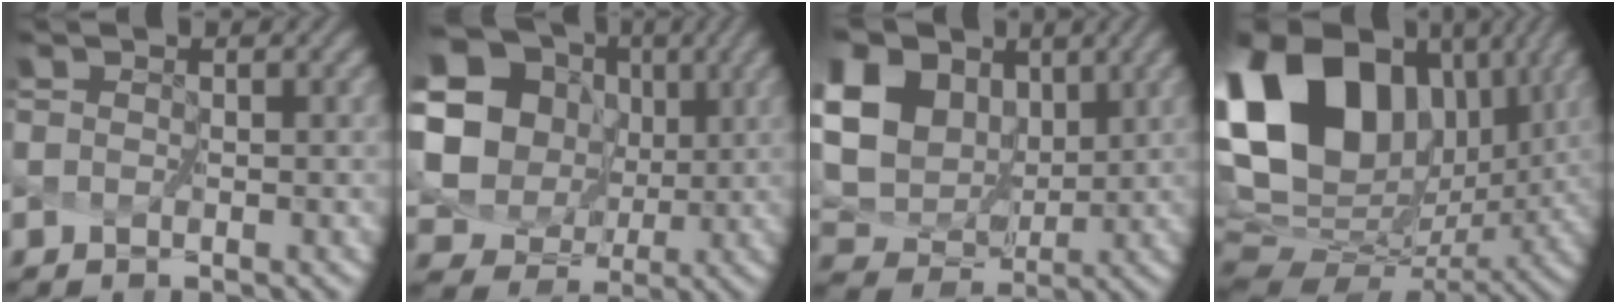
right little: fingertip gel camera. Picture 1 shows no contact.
{"total": 12.5, "force": [4.9, 10.6, 4.6], "torque": [-0.141, 0.026, 0.089]}
{"total": 17.7, "force": [8.1, 14.0, 7.3], "torque": [-0.181, 0.007, 0.154]}
{"total": 17.7, "force": [7.1, 12.3, 10.6], "torque": [-0.209, 0.024, 0.140]}